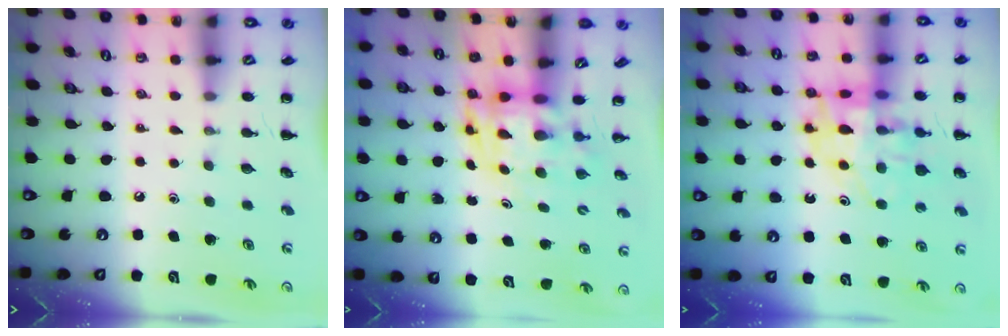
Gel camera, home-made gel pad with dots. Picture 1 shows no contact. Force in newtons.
{"total": 3.8, "press": 3.7, "slide": 0.7}
{"total": 16.0, "press": 15.5, "slide": 4.0}